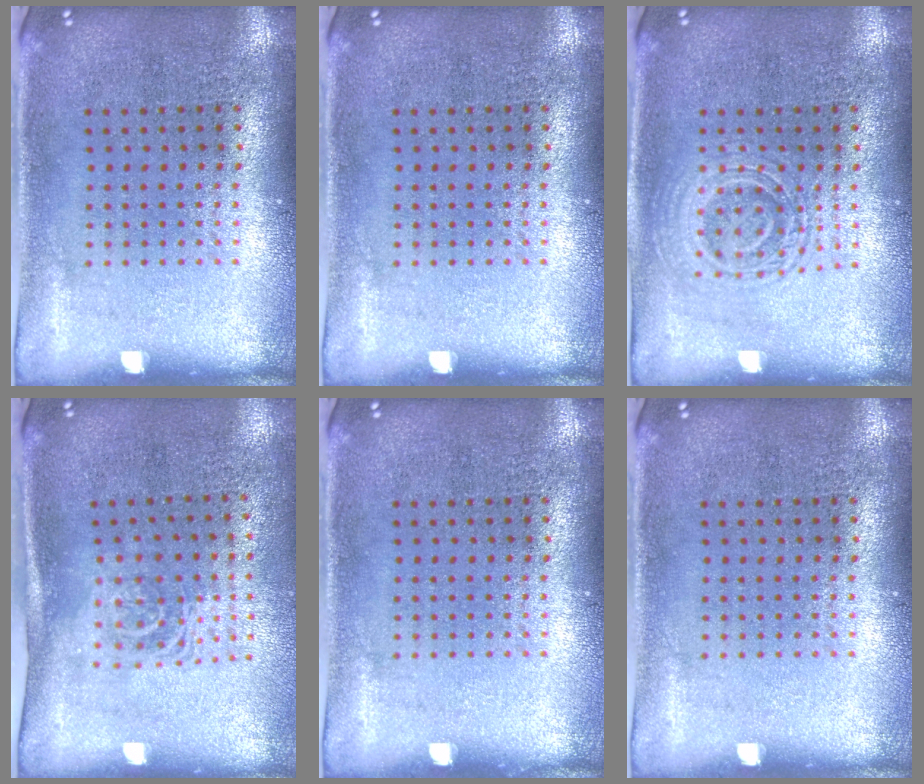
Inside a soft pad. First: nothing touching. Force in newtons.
{"total": 0.0}
{"total": 2.7, "press": 2.7, "slide": 0.5}
{"total": 1.7, "press": 1.2, "slide": 1.1}
{"total": 0.0}
{"total": 0.0}